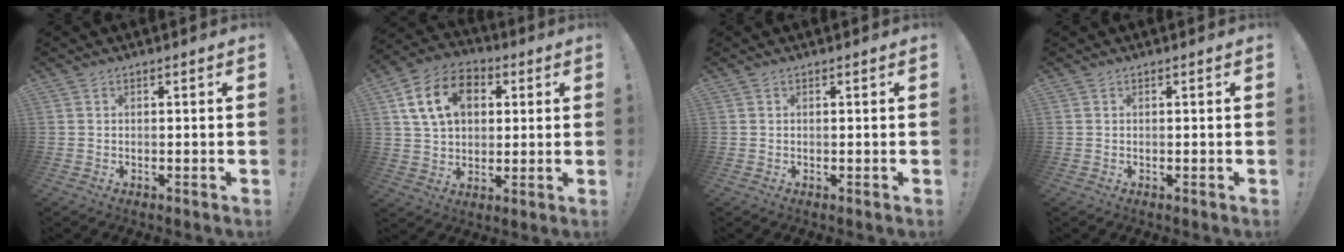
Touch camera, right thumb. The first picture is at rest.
{"total": 15.0, "force": [4.7, 10.8, 9.2], "torque": [-0.153, 0.002, 0.092]}
{"total": 0.0}
{"total": 0.0}